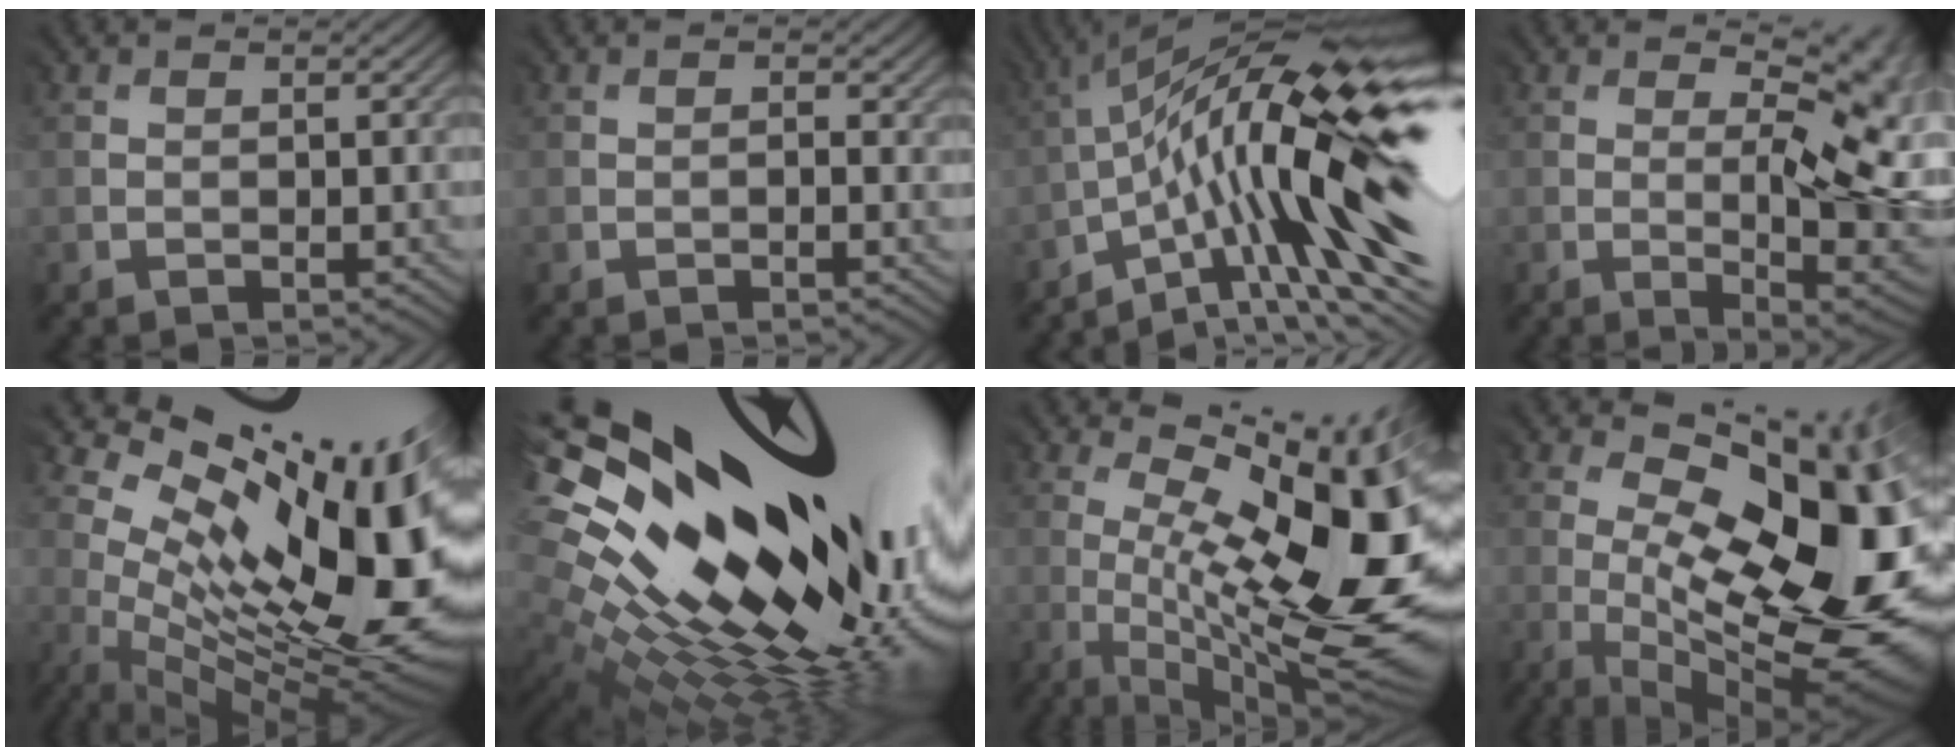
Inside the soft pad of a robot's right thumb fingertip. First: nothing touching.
{"total": 1.1, "force": [-0.5, 0.2, 1.0], "torque": [-0.019, 0.000, -0.007]}
{"total": 19.3, "force": [-3.6, 5.1, 18.3], "torque": [-0.280, 0.014, -0.064]}
{"total": 12.2, "force": [0.2, 4.5, 11.4], "torque": [-0.139, 0.020, 0.014]}
{"total": 17.9, "force": [4.4, 8.2, 15.2], "torque": [-0.219, 0.001, 0.101]}
{"total": 20.5, "force": [4.9, 10.3, 17.1], "torque": [-0.326, 0.013, 0.113]}
{"total": 18.0, "force": [1.9, 6.2, 16.8], "torque": [-0.237, 0.003, 0.053]}
{"total": 18.3, "force": [1.0, 8.1, 16.4], "torque": [-0.226, -0.003, 0.026]}